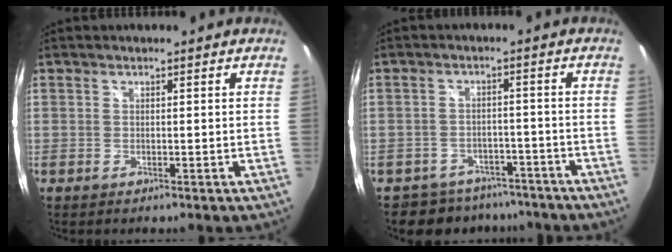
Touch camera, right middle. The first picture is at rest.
{"total": 8.4, "force": [-6.8, 4.7, 1.1], "torque": [-0.026, 0.017, -0.088]}